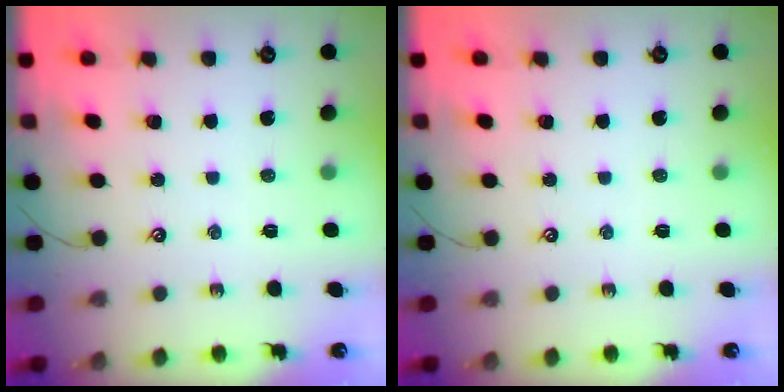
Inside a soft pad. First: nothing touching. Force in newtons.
{"total": 0.0}